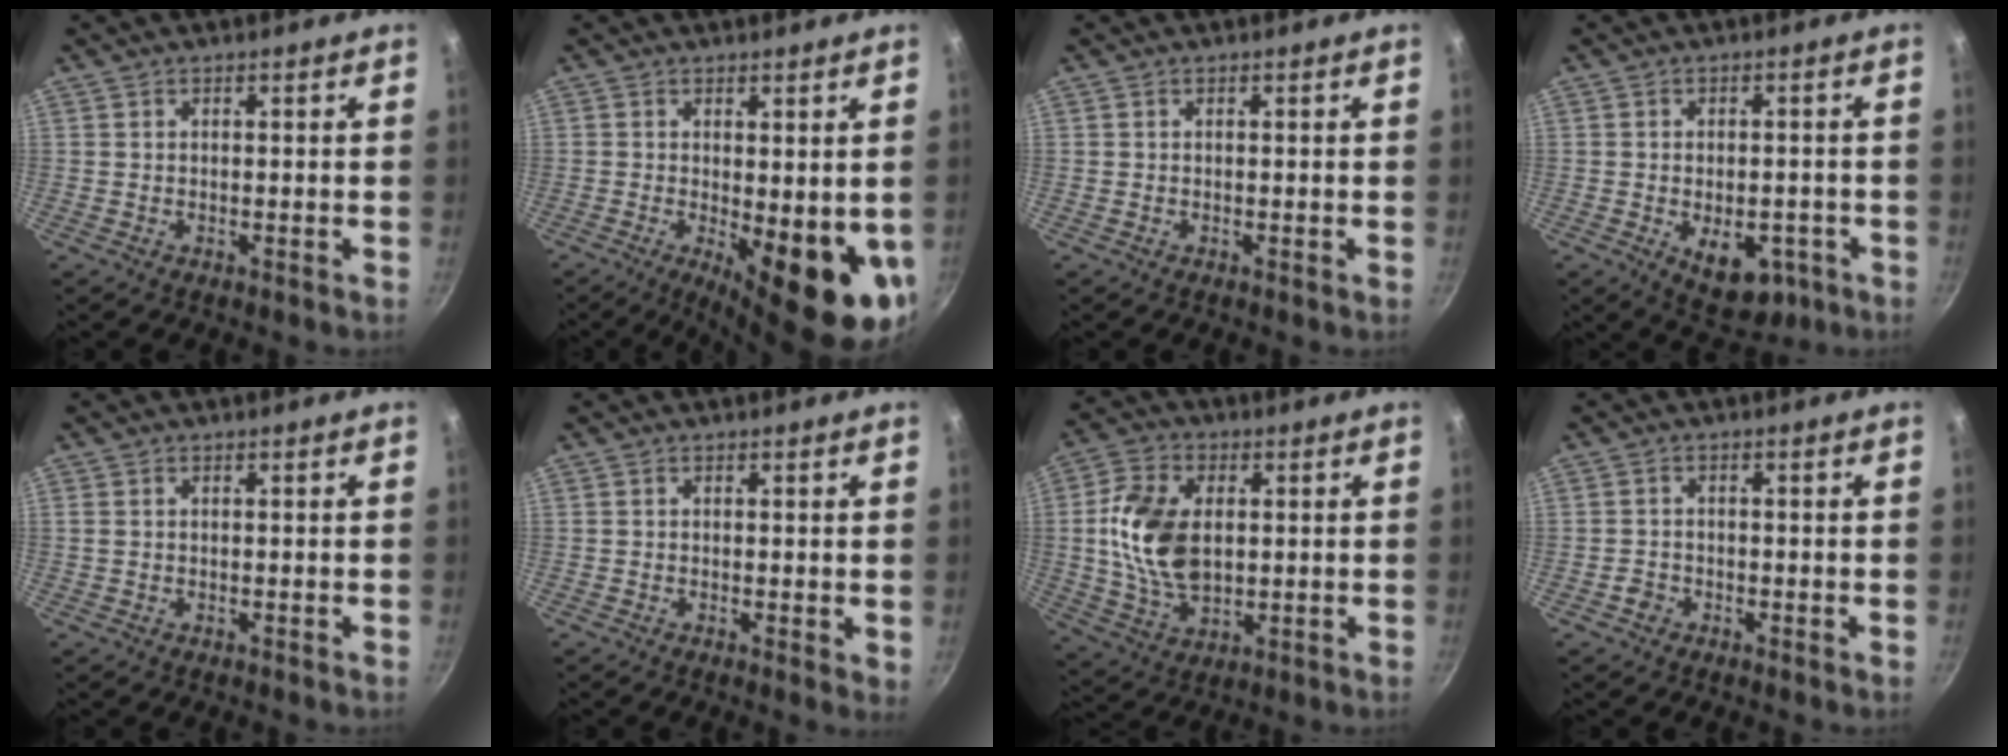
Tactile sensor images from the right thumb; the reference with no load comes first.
{"total": 13.5, "force": [-2.0, 4.6, 12.5], "torque": [-0.141, -0.026, -0.014]}
{"total": 0.0}
{"total": 9.6, "force": [-3.3, 5.7, 6.9], "torque": [-0.060, 0.005, -0.030]}
{"total": 0.8, "force": [0.2, 0.6, 0.4], "torque": [-0.009, 0.002, 0.004]}
{"total": 1.4, "force": [0.3, 0.5, 1.3], "torque": [-0.014, -0.005, 0.003]}
{"total": 14.5, "force": [1.3, 9.3, 11.0], "torque": [-0.195, -0.002, 0.026]}
{"total": 1.7, "force": [-1.0, 1.3, 0.4], "torque": [-0.001, 0.010, -0.016]}